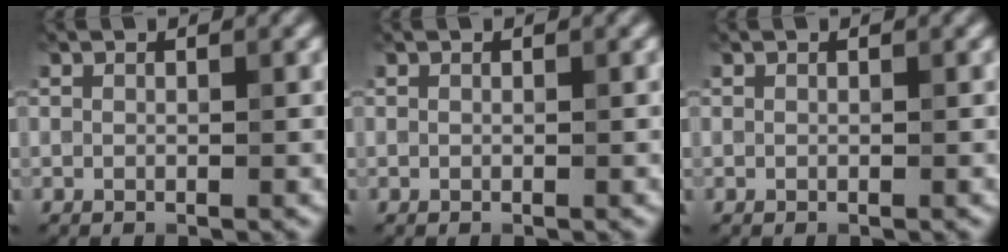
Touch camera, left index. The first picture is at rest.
{"total": 0.0}
{"total": 0.0}